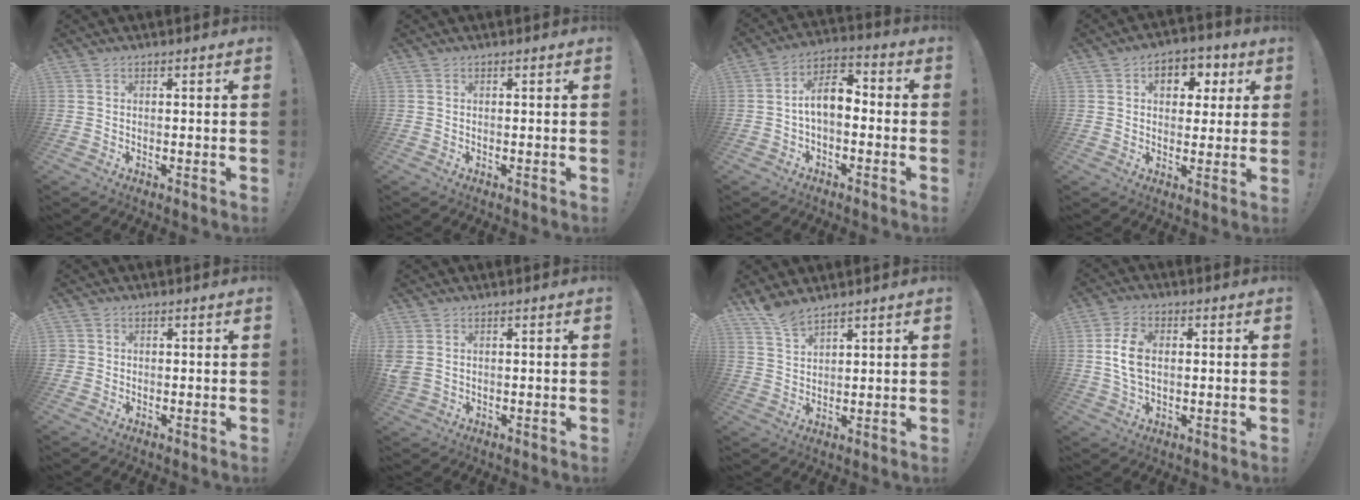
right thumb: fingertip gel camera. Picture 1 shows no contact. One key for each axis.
{"total": 0.0}
{"total": 9.1, "fx": -0.3, "fy": 5.1, "fz": 7.5, "tx": -0.136, "ty": 0.008, "tz": -0.004}
{"total": 7.8, "fx": 2.3, "fy": 6.0, "fz": 4.4, "tx": -0.050, "ty": -0.007, "tz": 0.042}
{"total": 1.3, "fx": 0.0, "fy": 1.2, "fz": 0.3, "tx": -0.006, "ty": 0.002, "tz": 0.002}
{"total": 3.8, "fx": 0.8, "fy": 2.7, "fz": 2.5, "tx": -0.061, "ty": 0.003, "tz": 0.018}
{"total": 5.9, "fx": 5.3, "fy": 1.4, "fz": 2.1, "tx": -0.039, "ty": -0.034, "tz": 0.099}
{"total": 8.7, "fx": 0.8, "fy": 5.5, "fz": 6.7, "tx": -0.115, "ty": 0.000, "tz": 0.014}